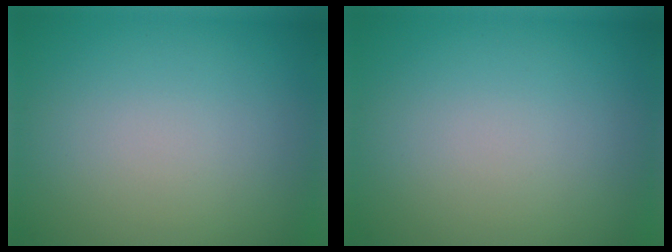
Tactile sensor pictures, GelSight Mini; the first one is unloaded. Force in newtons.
{"total": 0.0}